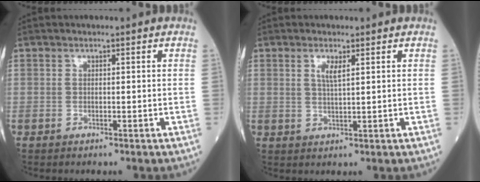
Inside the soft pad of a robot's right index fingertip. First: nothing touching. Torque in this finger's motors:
{"motor_torque": [0.23, -0.05, 0.19, 0.05]}